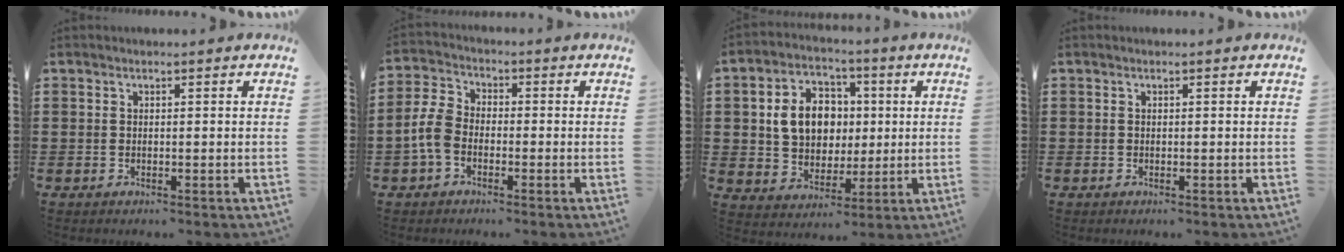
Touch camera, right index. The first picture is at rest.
{"total": 5.5, "force": [-1.8, 3.7, 3.7], "torque": [-0.110, -0.004, -0.043]}
{"total": 9.0, "force": [1.2, 7.2, 5.3], "torque": [-0.115, 0.018, 0.022]}
{"total": 0.0}